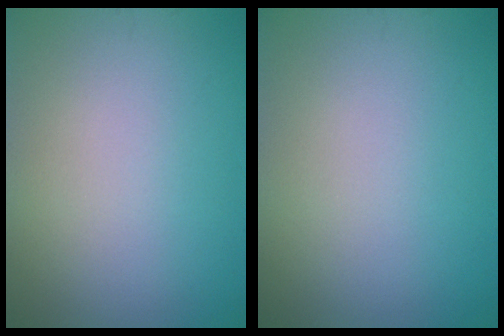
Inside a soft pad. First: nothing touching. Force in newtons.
{"total": 0.0}